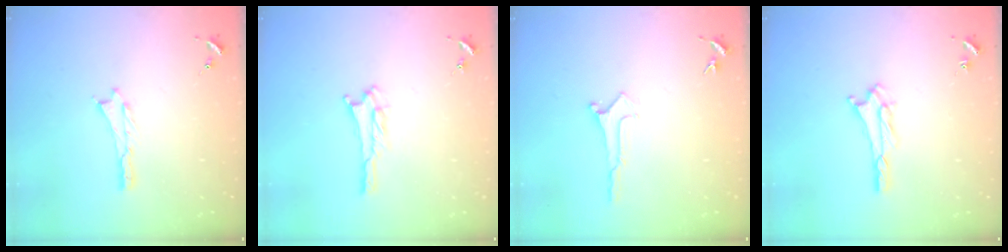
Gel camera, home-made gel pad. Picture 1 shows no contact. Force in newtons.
{"total": 2.8, "press": 2.8, "slide": 0.3}
{"total": 0.0}
{"total": 2.4, "press": 2.4, "slide": 0.4}